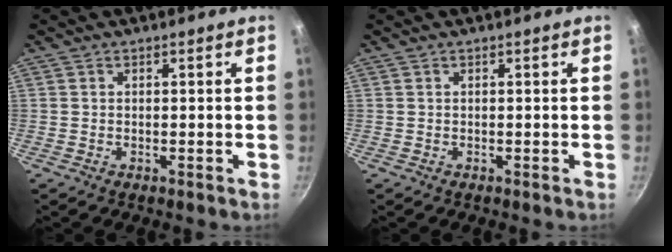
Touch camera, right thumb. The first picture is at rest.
{"total": 0.0}